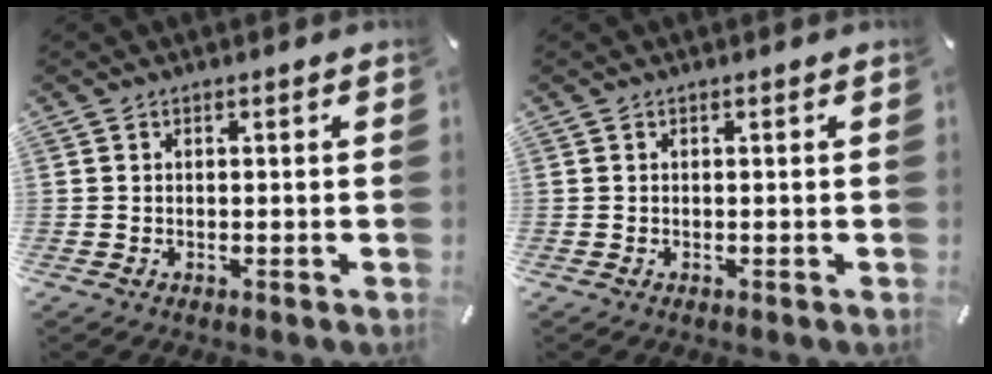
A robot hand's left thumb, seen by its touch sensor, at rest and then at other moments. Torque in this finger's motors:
{"motor_torque": [-0.39, -0.39, 0.00, 0.00, 0.00]}